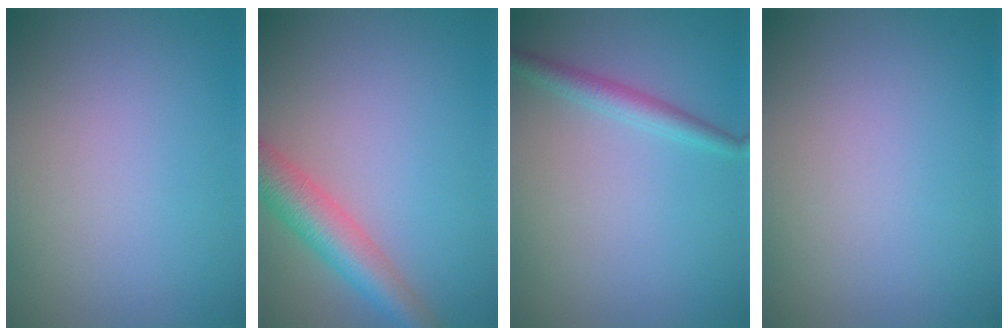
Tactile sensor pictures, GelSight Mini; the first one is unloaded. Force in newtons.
{"total": 4.9, "press": 4.9, "slide": 0.2}
{"total": 2.1, "press": 2.1, "slide": 0.1}
{"total": 0.0}